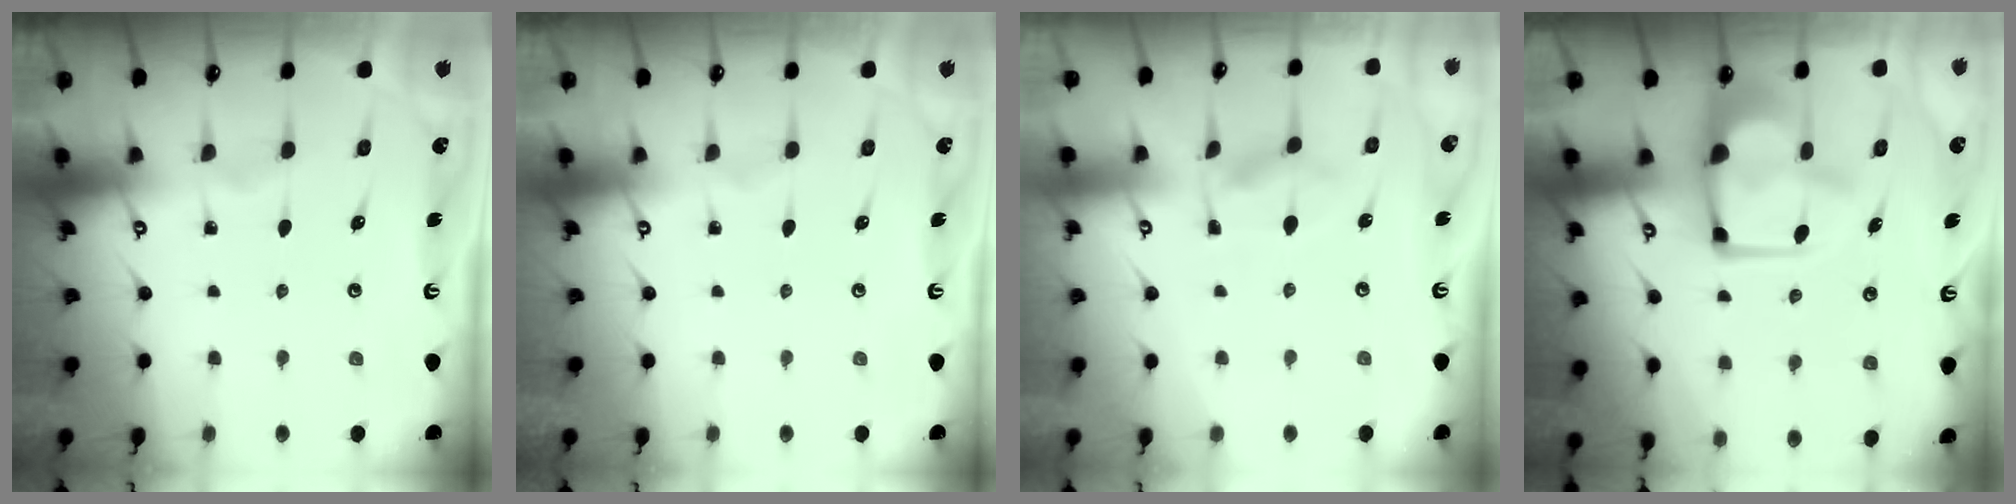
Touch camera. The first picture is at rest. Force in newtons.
{"total": 0.0}
{"total": 6.1, "press": 6.0, "slide": 0.9}
{"total": 6.3, "press": 6.3, "slide": 1.0}